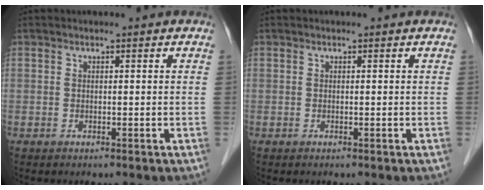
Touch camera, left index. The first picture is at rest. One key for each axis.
{"total": 0.0}